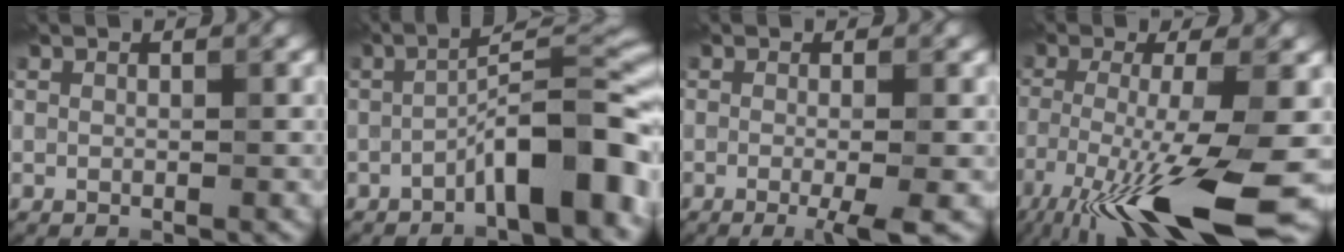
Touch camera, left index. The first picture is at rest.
{"total": 8.7, "force": [-4.0, 2.0, 7.4], "torque": [-0.109, 0.026, -0.070]}
{"total": 3.5, "force": [-1.0, 0.6, 3.2], "torque": [-0.047, -0.010, -0.019]}
{"total": 12.5, "force": [-6.4, 2.2, 10.5], "torque": [-0.192, -0.023, -0.111]}